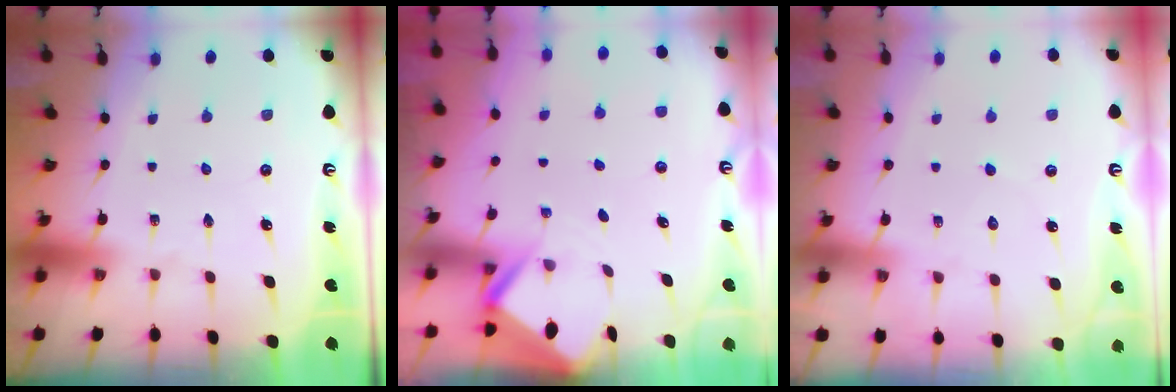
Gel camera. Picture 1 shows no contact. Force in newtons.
{"total": 3.0, "press": 2.9, "slide": 0.3}
{"total": 3.9, "press": 3.9, "slide": 0.4}